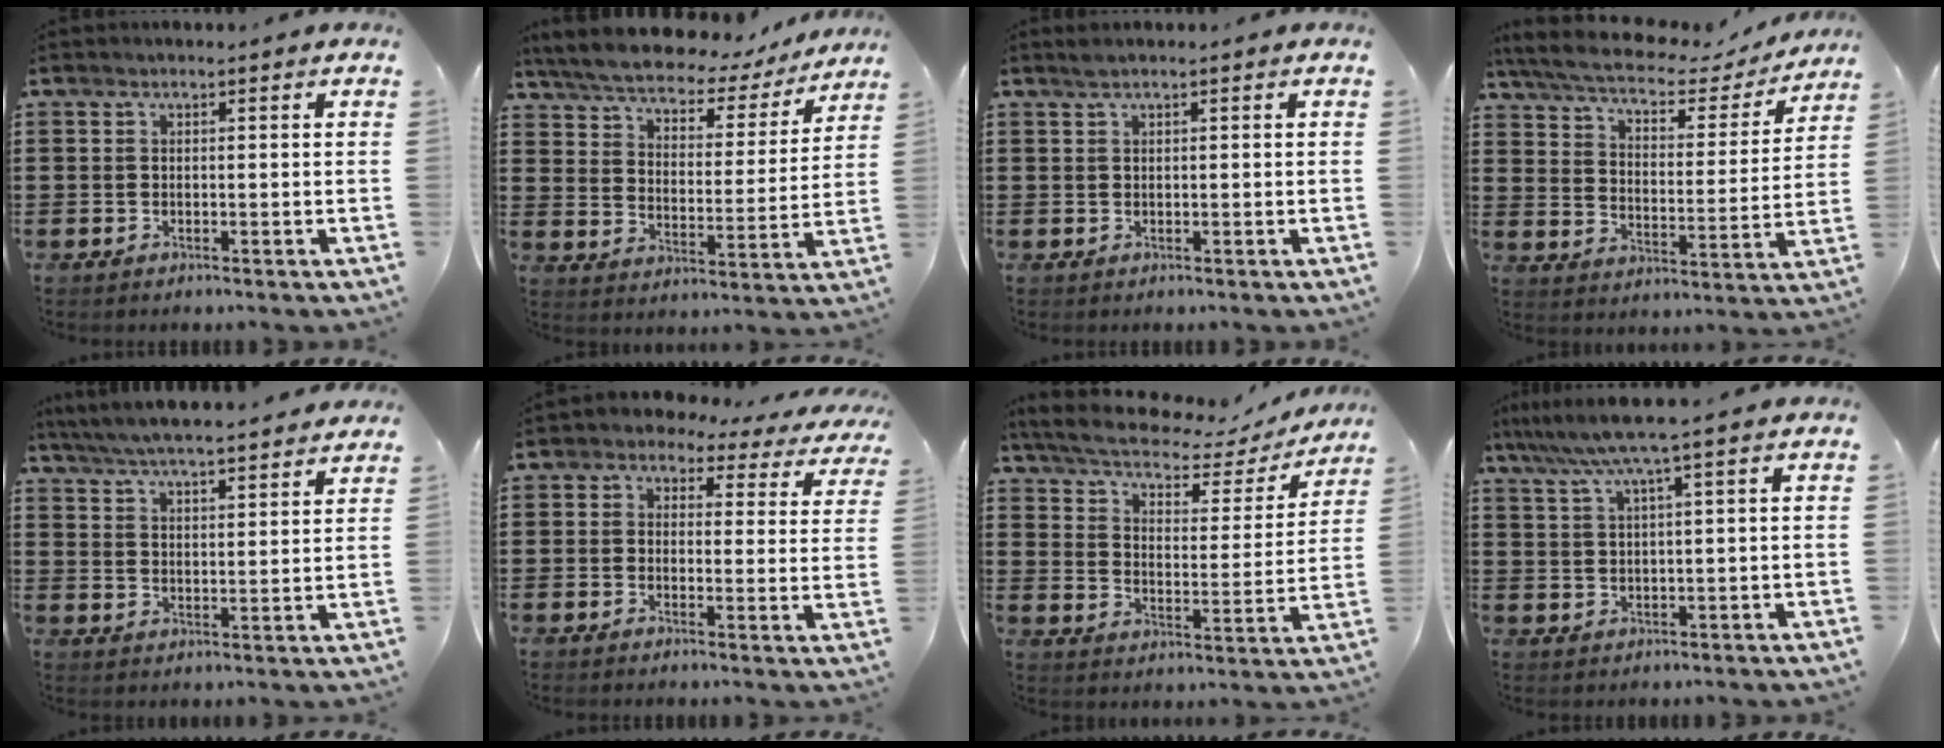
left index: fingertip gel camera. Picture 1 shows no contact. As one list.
[{"total": 5.8, "force": [5.4, 1.0, 1.6], "torque": [-0.060, -0.037, 0.089]}, {"total": 1.0, "force": [0.6, 0.0, 0.8], "torque": [-0.016, 0.001, 0.012]}, {"total": 6.1, "force": [5.1, 1.4, 3.1], "torque": [-0.084, -0.028, 0.084]}, {"total": 5.6, "force": [5.5, -0.2, 1.4], "torque": [-0.049, -0.029, 0.095]}, {"total": 2.6, "force": [2.1, 1.4, 0.6], "torque": [-0.029, -0.015, 0.032]}, {"total": 6.0, "force": [5.1, 1.3, 2.9], "torque": [-0.079, -0.027, 0.083]}, {"total": 5.6, "force": [3.6, -0.4, 4.2], "torque": [-0.093, -0.008, 0.060]}]